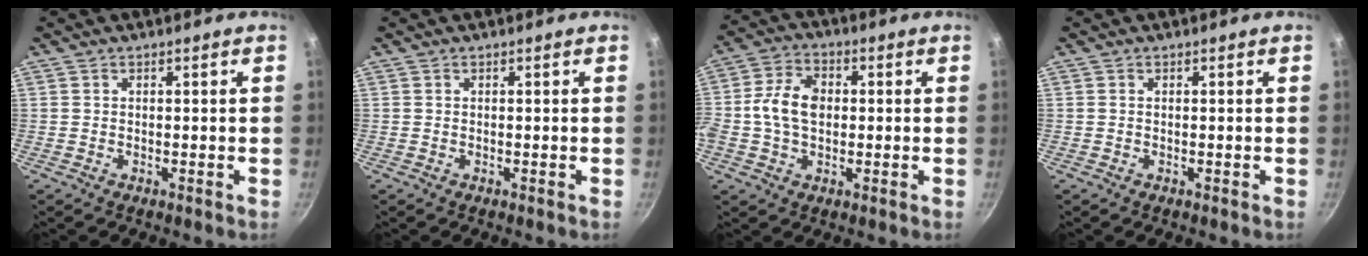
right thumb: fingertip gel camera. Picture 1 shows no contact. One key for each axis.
{"total": 0.0}
{"total": 9.5, "fx": 0.1, "fy": 6.6, "fz": 6.8, "tx": -0.115, "ty": 0.019, "tz": -0.011}
{"total": 0.0}